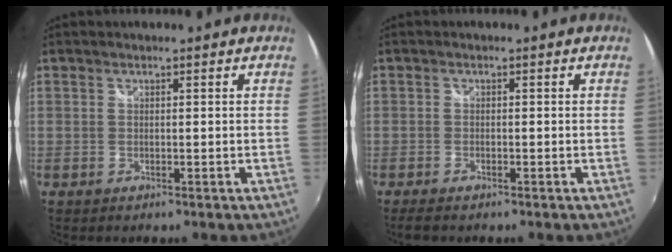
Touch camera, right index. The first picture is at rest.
{"total": 2.8, "force": [-2.3, 0.8, 1.4], "torque": [-0.034, -0.012, -0.043]}